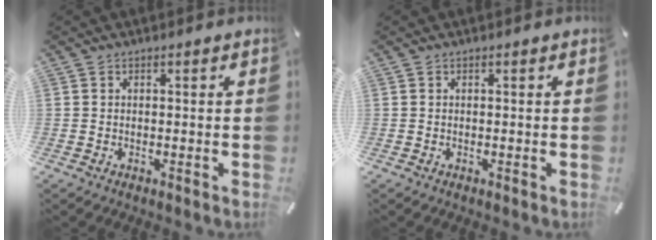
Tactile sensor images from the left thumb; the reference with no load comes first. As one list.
[{"total": 0.0}]